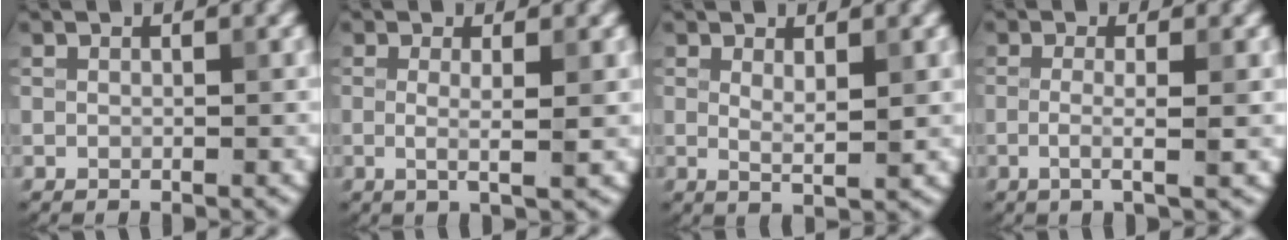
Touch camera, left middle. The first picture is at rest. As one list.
[{"total": 2.4, "force": [0.0, 0.4, 2.4], "torque": [-0.039, -0.007, -0.004]}, {"total": 1.8, "force": [0.6, 0.3, 1.6], "torque": [-0.027, -0.008, 0.012]}, {"total": 2.8, "force": [-0.3, 0.7, 2.7], "torque": [-0.041, -0.006, -0.011]}]